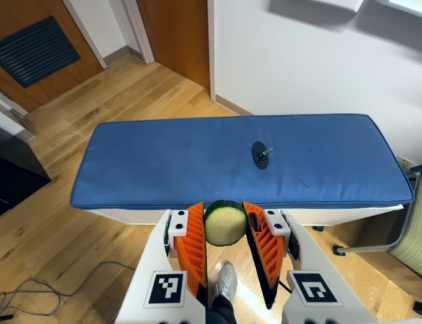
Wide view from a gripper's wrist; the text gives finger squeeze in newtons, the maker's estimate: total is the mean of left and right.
{"total": 7.7, "left": 7.4, "right": 8.0}